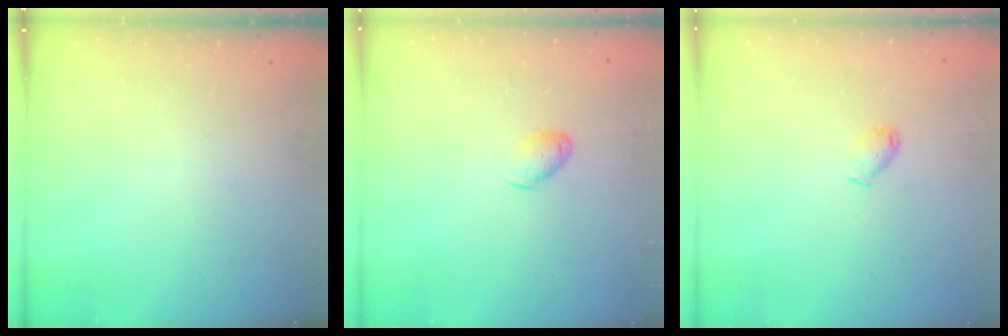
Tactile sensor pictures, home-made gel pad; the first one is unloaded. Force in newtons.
{"total": 6.0, "press": 5.9, "slide": 1.0}
{"total": 4.0, "press": 3.9, "slide": 0.8}